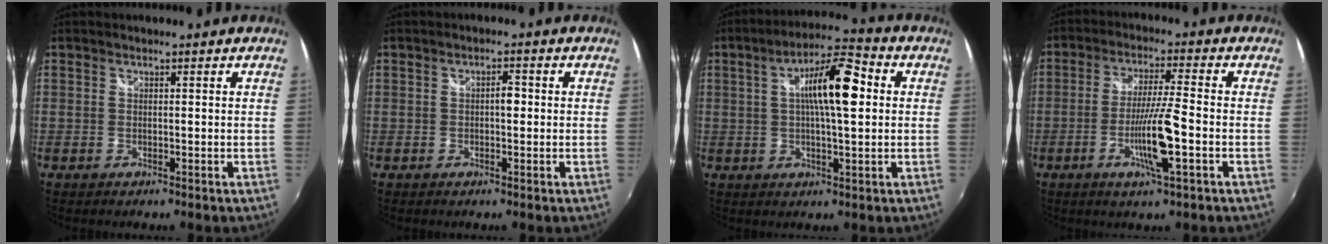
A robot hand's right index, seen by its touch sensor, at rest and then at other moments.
{"total": 1.9, "force": [-0.1, 0.9, 1.7], "torque": [-0.027, 0.007, -0.003]}
{"total": 11.5, "force": [1.8, 2.7, 11.0], "torque": [-0.186, 0.019, 0.024]}
{"total": 9.2, "force": [-3.2, -0.2, 8.6], "torque": [-0.162, -0.010, -0.060]}